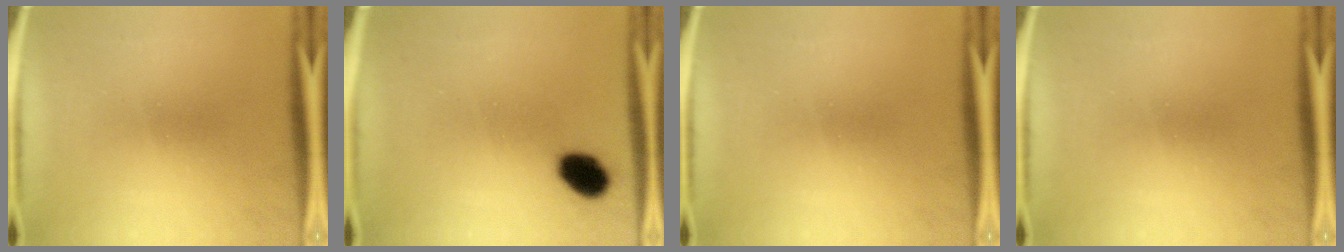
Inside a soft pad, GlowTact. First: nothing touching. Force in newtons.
{"total": 6.1}
{"total": 0.0}
{"total": 0.0}